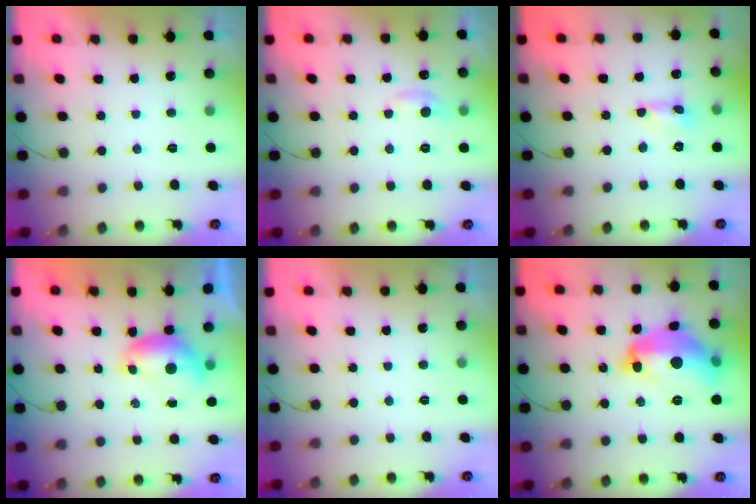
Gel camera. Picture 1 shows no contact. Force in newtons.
{"total": 5.4, "press": 5.3, "slide": 0.7}
{"total": 0.0}
{"total": 6.1, "press": 6.1, "slide": 0.6}
{"total": 0.0}
{"total": 15.6, "press": 15.5, "slide": 1.4}